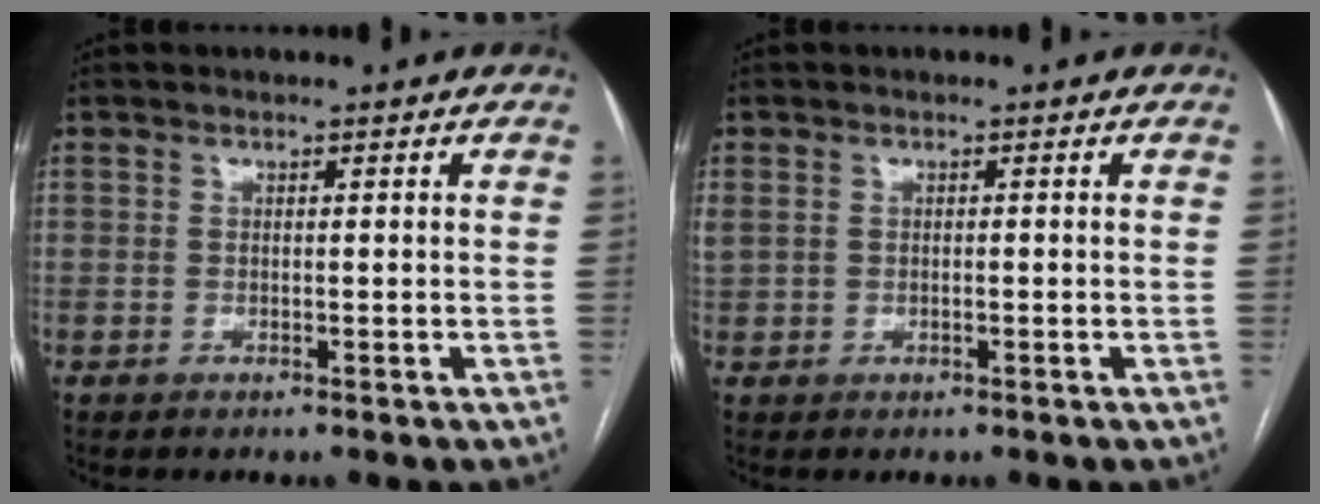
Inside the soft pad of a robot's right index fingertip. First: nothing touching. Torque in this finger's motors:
{"motor_torque": [0.44, 0.32, 0.23, 0.05]}